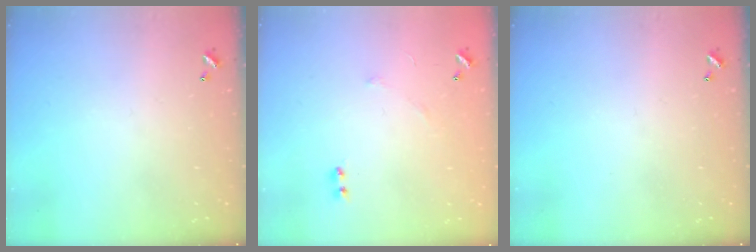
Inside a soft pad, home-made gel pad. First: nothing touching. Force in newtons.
{"total": 5.7, "press": 5.6, "slide": 0.8}
{"total": 0.0}